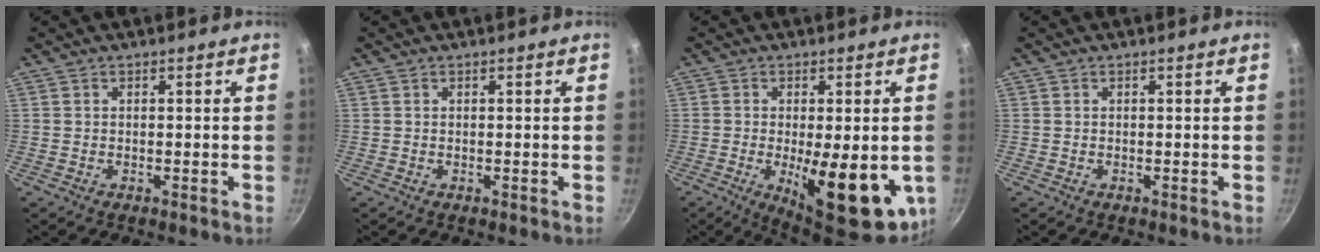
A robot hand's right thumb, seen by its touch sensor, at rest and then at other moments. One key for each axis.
{"total": 0.0}
{"total": 15.8, "fx": -3.2, "fy": 5.7, "fz": 14.4, "tx": -0.179, "ty": -0.012, "tz": -0.032}
{"total": 0.0}